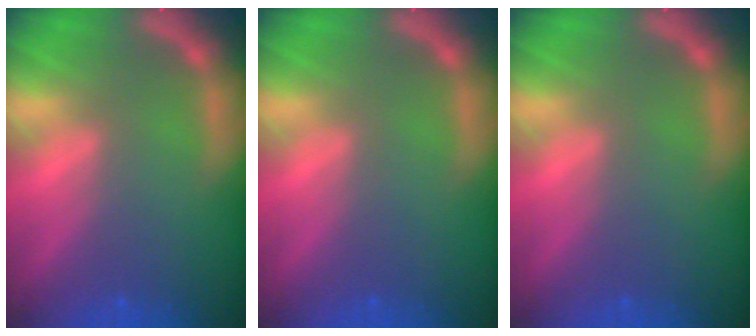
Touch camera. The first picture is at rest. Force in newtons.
{"total": 0.0}
{"total": 0.0}